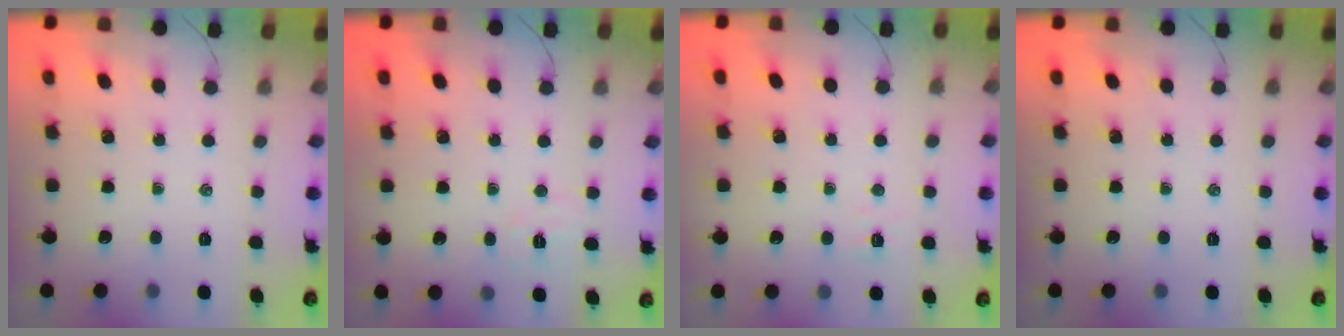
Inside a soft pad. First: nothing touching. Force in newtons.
{"total": 4.6, "press": 4.5, "slide": 1.0}
{"total": 2.8, "press": 2.7, "slide": 0.8}
{"total": 0.0}